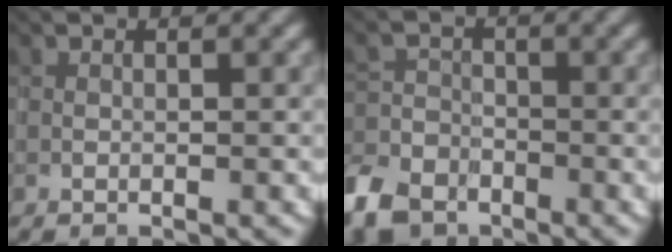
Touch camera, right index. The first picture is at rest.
{"total": 6.6, "force": [-5.0, 3.7, 2.2], "torque": [-0.052, -0.024, -0.102]}